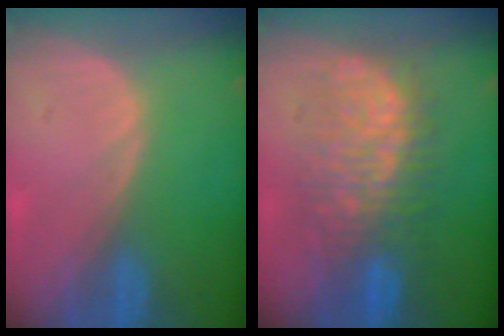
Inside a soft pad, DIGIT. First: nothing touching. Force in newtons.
{"total": 9.5, "press": 9.5, "slide": 0.7}